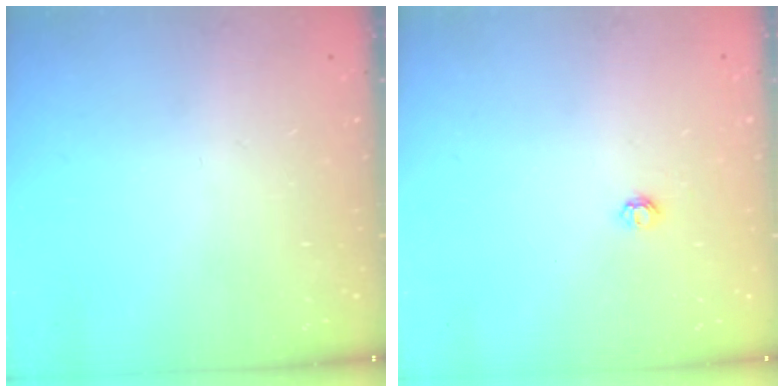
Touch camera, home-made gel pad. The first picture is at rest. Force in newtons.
{"total": 3.9, "press": 3.9, "slide": 0.5}